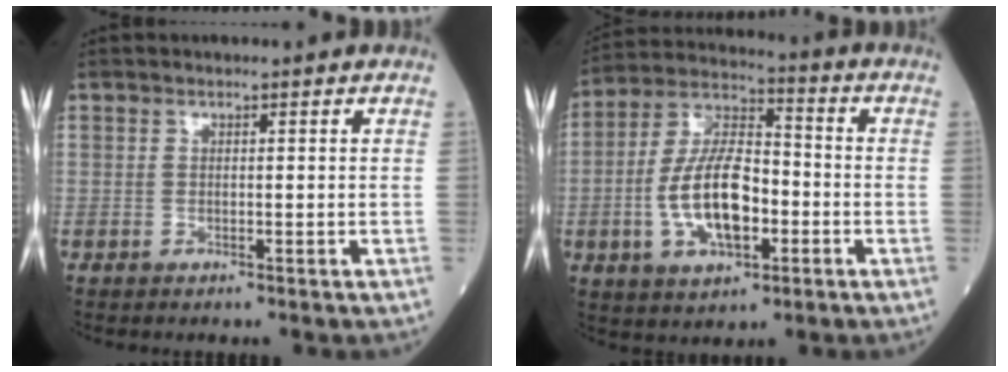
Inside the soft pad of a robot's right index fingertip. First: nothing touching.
{"total": 13.7, "force": [-3.2, 5.8, 12.0], "torque": [-0.245, 0.012, -0.058]}